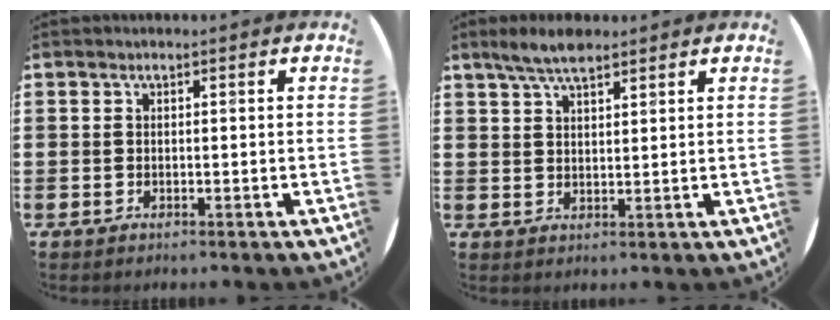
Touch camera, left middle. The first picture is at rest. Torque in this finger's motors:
{"motor_torque": [0.76, -0.67, 0.14, 0.02]}